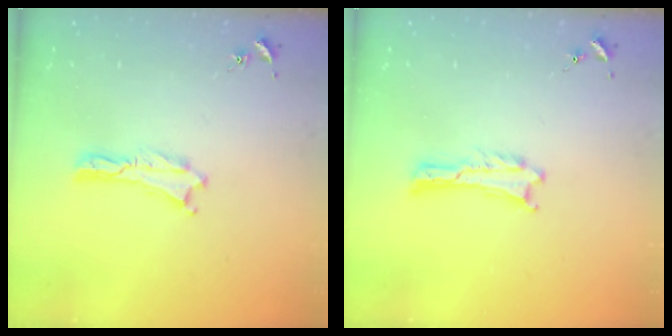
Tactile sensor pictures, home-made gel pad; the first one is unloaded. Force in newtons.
{"total": 0.0}